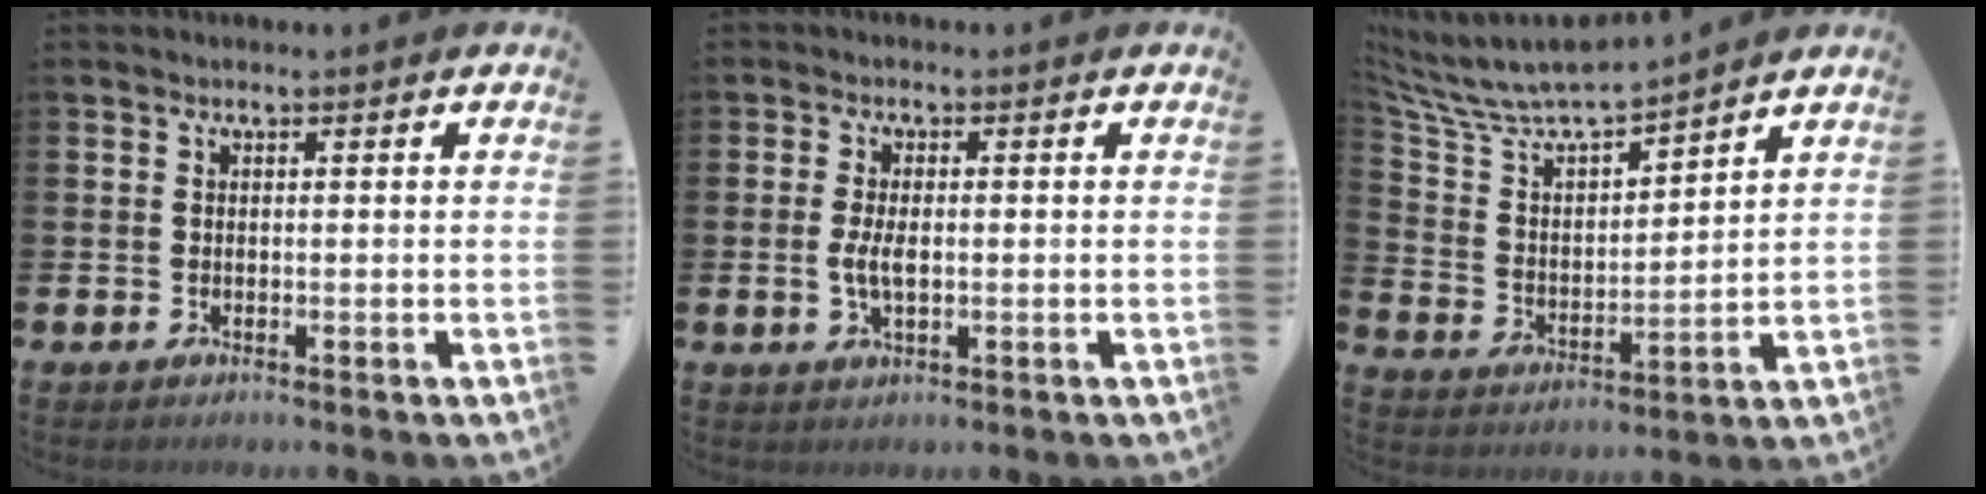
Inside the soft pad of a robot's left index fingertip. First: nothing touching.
{"total": 3.3, "force": [-0.1, 1.5, 3.0], "torque": [-0.052, 0.002, -0.004]}
{"total": 8.6, "force": [8.1, 1.5, 2.3], "torque": [-0.085, -0.060, 0.141]}